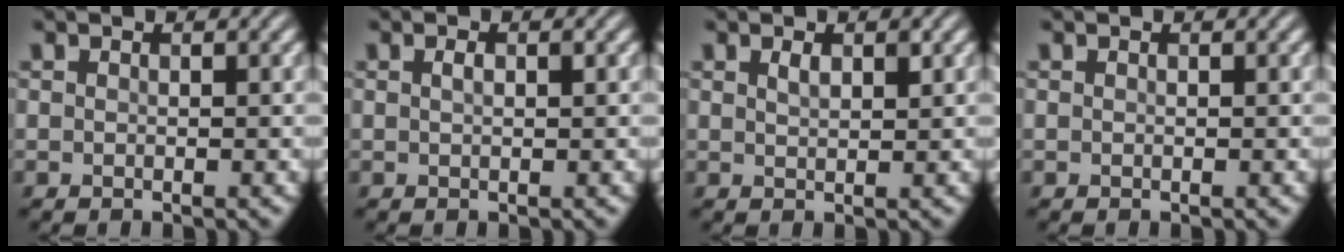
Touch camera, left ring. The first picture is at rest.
{"total": 0.8, "force": [0.2, 0.3, 0.7], "torque": [-0.015, 0.003, 0.003]}
{"total": 1.3, "force": [0.7, 0.5, 1.0], "torque": [-0.019, 0.001, 0.012]}
{"total": 0.0}